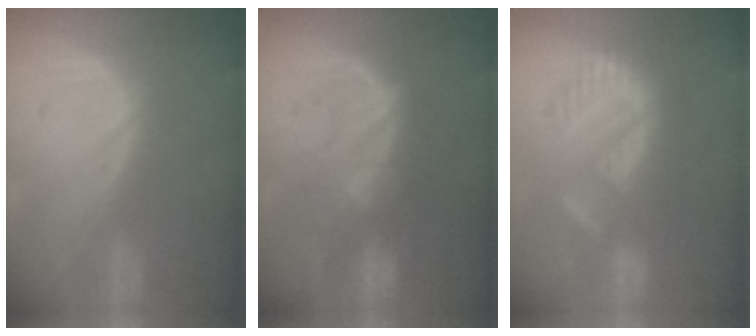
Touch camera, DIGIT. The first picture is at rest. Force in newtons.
{"total": 8.8, "press": 8.2, "slide": 3.2}
{"total": 8.3, "press": 7.7, "slide": 3.1}